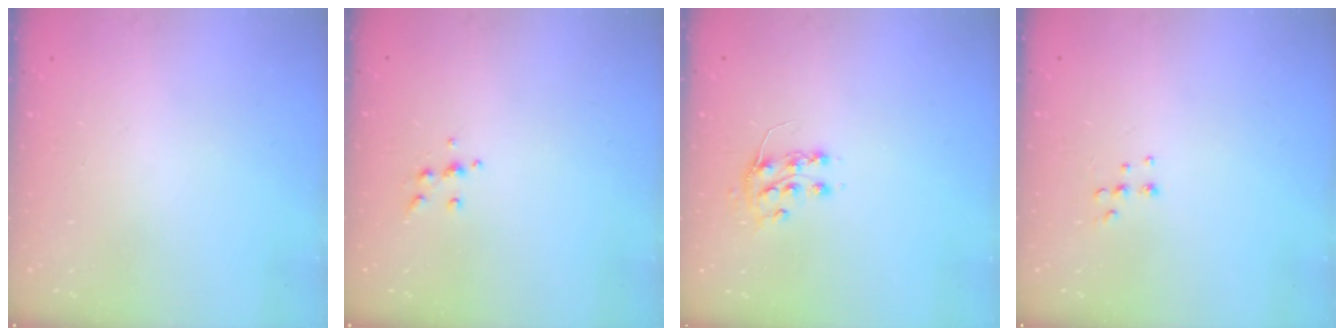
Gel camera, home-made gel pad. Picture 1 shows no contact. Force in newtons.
{"total": 5.0, "press": 4.8, "slide": 1.0}
{"total": 7.3, "press": 7.3, "slide": 0.4}
{"total": 5.5, "press": 5.4, "slide": 1.0}